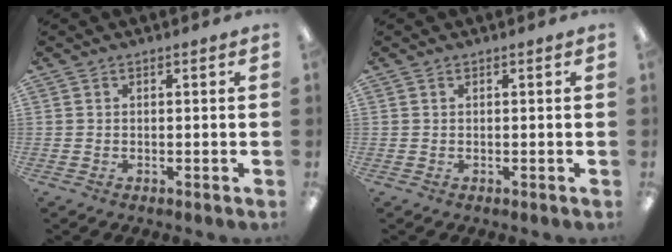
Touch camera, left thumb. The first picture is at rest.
{"total": 0.0}